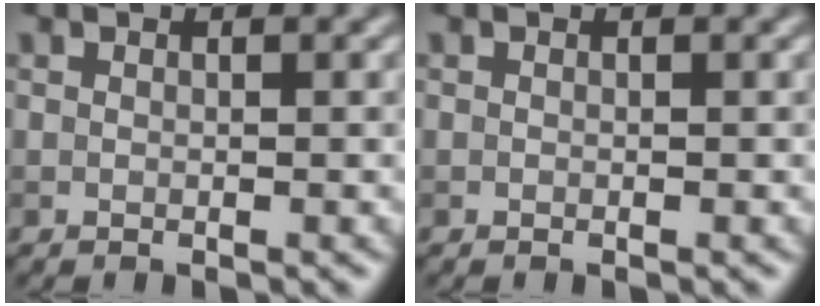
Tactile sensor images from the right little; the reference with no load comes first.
{"total": 0.0}